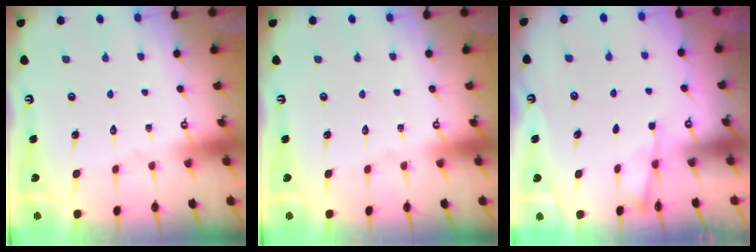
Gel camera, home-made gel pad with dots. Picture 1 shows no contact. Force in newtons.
{"total": 0.0}
{"total": 2.4, "press": 2.4, "slide": 0.4}